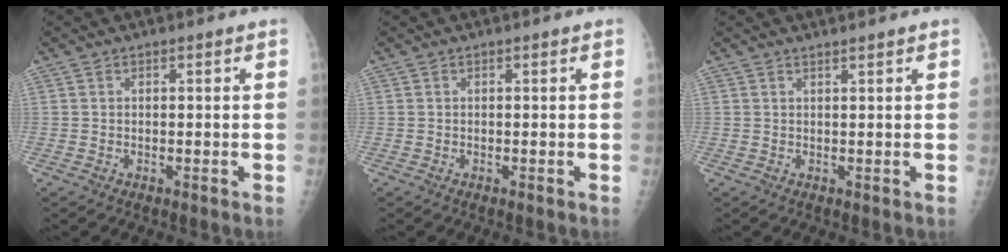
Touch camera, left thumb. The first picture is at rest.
{"total": 0.0}
{"total": 1.0, "force": [0.9, -0.2, 0.4], "torque": [-0.008, -0.008, 0.017]}